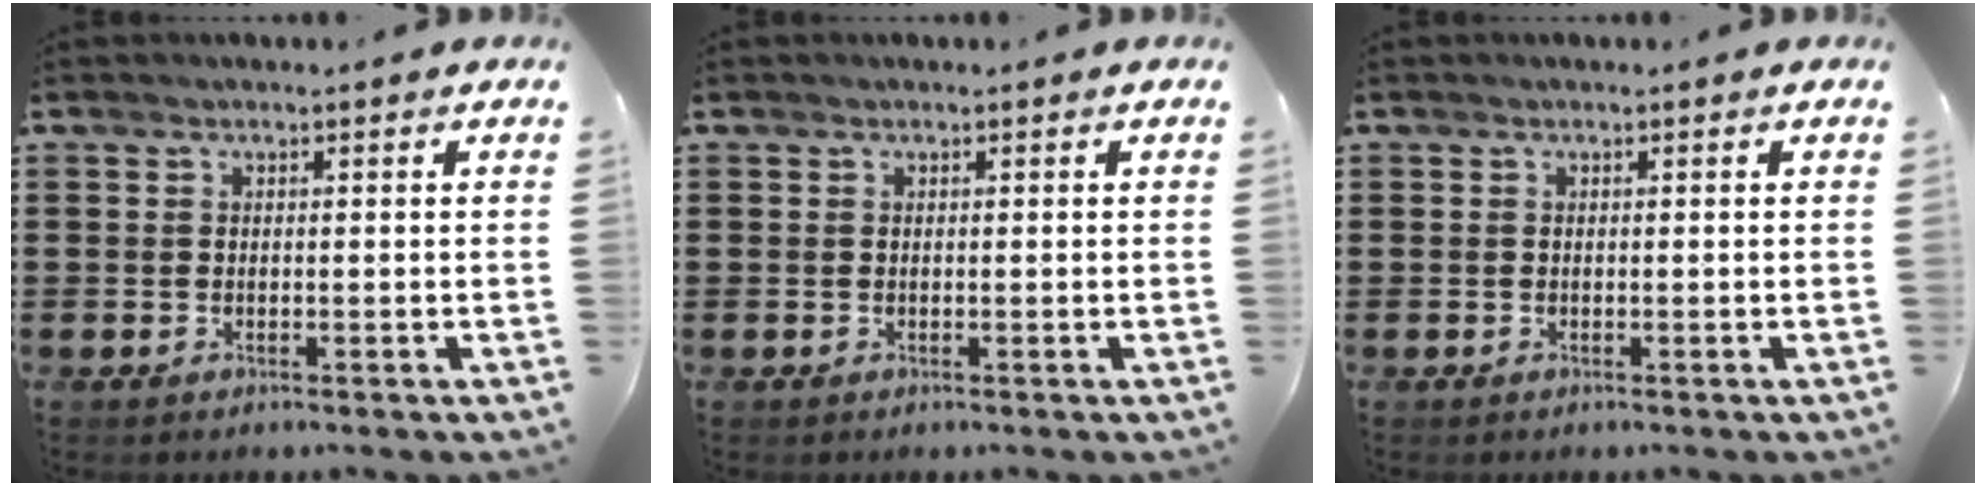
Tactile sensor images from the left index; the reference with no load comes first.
{"total": 0.0}
{"total": 0.0}